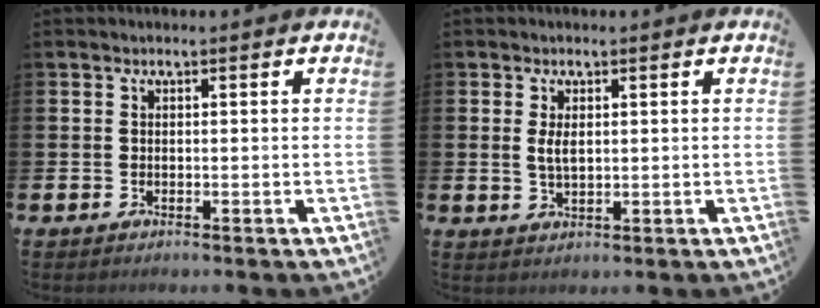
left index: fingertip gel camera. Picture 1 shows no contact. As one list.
[{"total": 2.5, "force": [0.9, 1.2, 2.1], "torque": [-0.032, 0.000, 0.012]}]